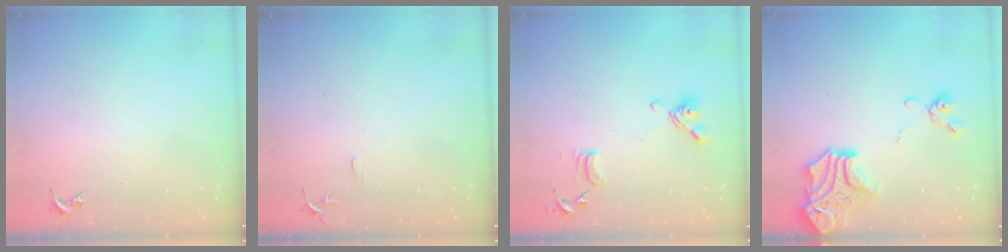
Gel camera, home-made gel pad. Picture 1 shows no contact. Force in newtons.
{"total": 5.3, "press": 5.2, "slide": 0.6}
{"total": 12.9, "press": 12.8, "slide": 1.9}
{"total": 18.0, "press": 17.9, "slide": 1.8}